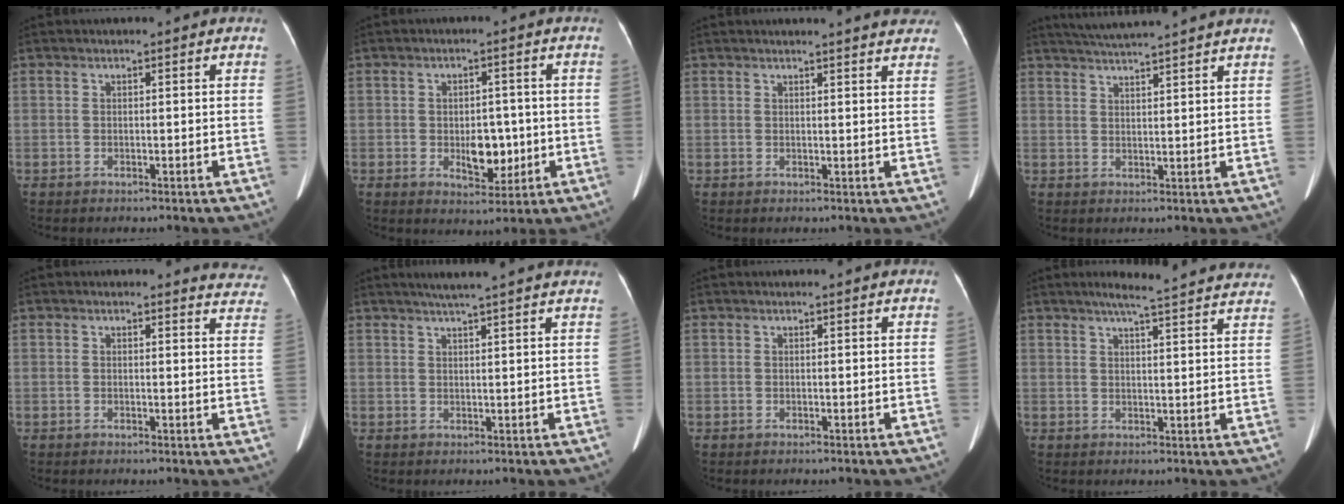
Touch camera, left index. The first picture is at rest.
{"total": 5.6, "force": [-1.0, 3.3, 4.4], "torque": [-0.067, 0.000, -0.007]}
{"total": 9.3, "force": [8.7, 0.8, 3.1], "torque": [-0.029, -0.002, 0.077]}
{"total": 10.3, "force": [9.4, -1.0, 4.1], "torque": [-0.075, 0.025, 0.129]}
{"total": 5.7, "force": [5.5, 1.5, 0.0], "torque": [0.029, -0.032, 0.017]}
{"total": 9.5, "force": [8.0, -0.3, 5.0], "torque": [-0.074, 0.027, 0.093]}
{"total": 1.0, "force": [1.0, 0.0, 0.2], "torque": [-0.010, 0.007, 0.008]}
{"total": 19.3, "force": [17.7, 0.7, 7.8], "torque": [-0.101, -0.012, 0.205]}